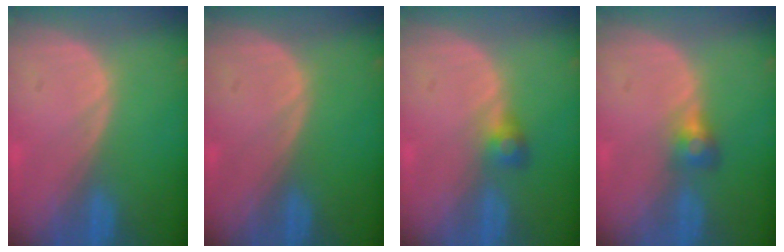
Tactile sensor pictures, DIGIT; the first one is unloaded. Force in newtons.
{"total": 0.0}
{"total": 2.6, "press": 2.5, "slide": 0.7}
{"total": 2.8, "press": 2.7, "slide": 0.9}